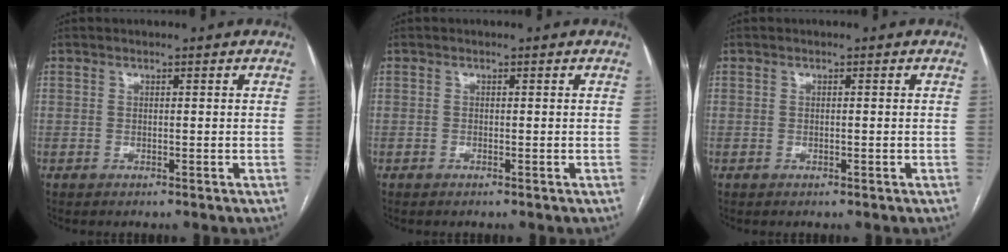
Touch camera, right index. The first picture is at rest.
{"total": 0.0}
{"total": 0.0}